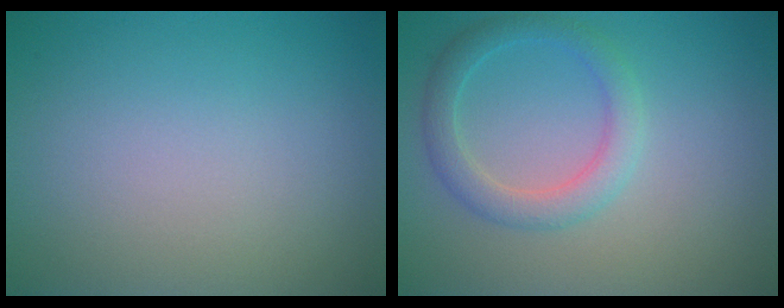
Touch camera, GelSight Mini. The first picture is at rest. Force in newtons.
{"total": 2.8, "press": 2.8, "slide": 0.0}